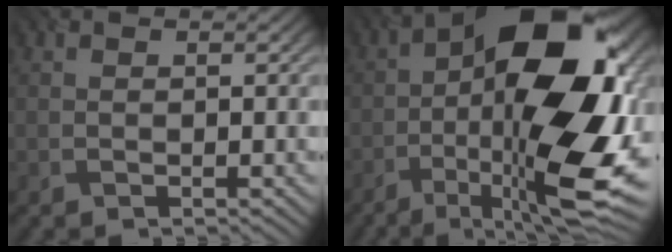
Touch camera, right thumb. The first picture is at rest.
{"total": 19.2, "force": [-3.6, 7.6, 17.3], "torque": [-0.266, 0.018, -0.071]}